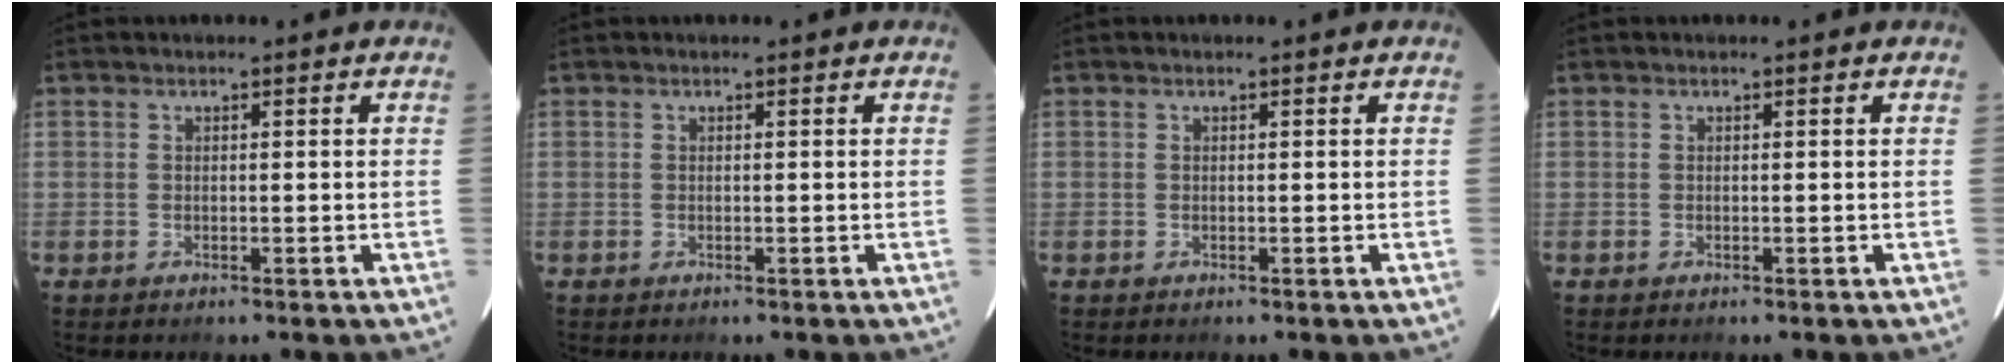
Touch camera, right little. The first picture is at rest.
{"total": 0.0}
{"total": 0.0}
{"total": 0.0}